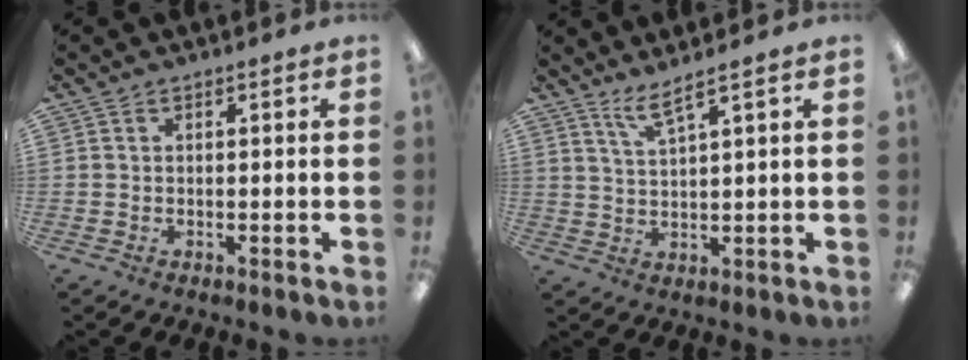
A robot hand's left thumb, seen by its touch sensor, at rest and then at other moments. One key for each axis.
{"total": 4.5, "fx": 3.7, "fy": -0.1, "fz": 2.6, "tx": -0.062, "ty": -0.016, "tz": 0.065}